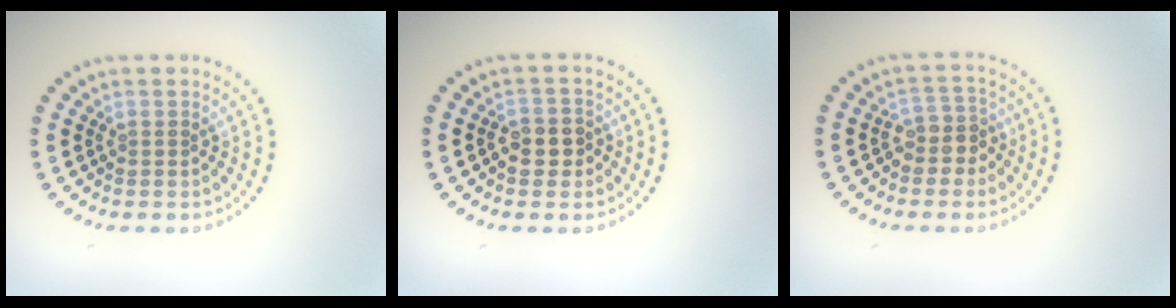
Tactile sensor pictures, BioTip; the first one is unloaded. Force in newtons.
{"total": 2.0, "press": 1.9, "slide": 0.4}
{"total": 2.5, "press": 2.1, "slide": 1.3}